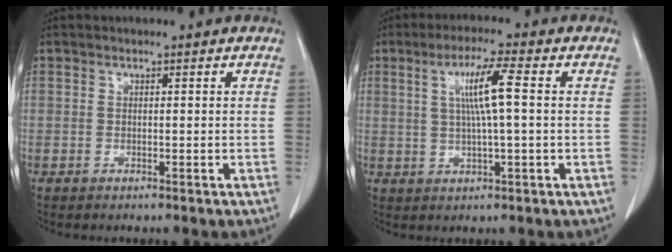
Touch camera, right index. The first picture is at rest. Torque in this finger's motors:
{"motor_torque": [0.94, 0.04, 0.25, 0.06]}